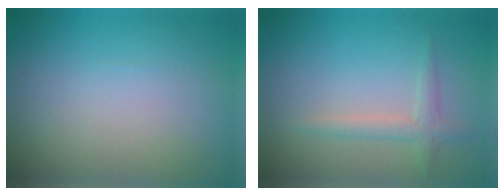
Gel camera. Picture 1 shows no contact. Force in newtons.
{"total": 1.7, "press": 1.7, "slide": 0.1}